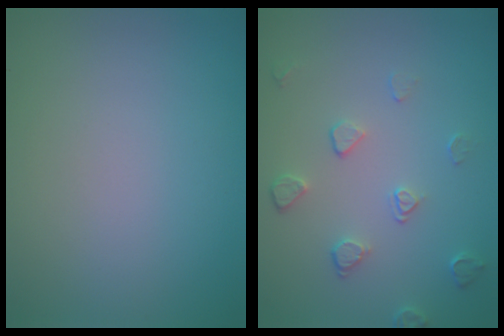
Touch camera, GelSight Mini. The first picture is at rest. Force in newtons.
{"total": 2.0, "press": 1.3, "slide": 1.5}